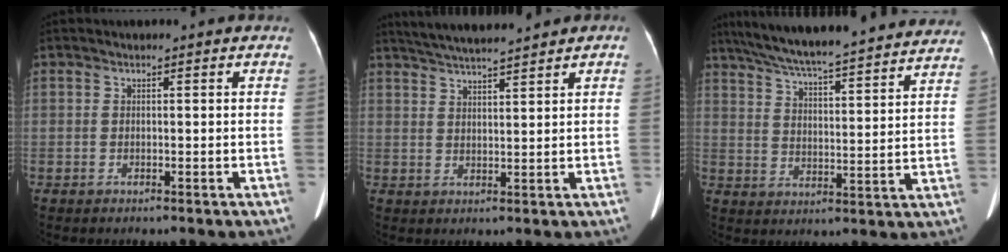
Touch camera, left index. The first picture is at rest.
{"total": 8.0, "force": [7.3, 0.0, 3.3], "torque": [-0.058, 0.024, 0.121]}
{"total": 31.3, "force": [28.1, 3.2, 13.4], "torque": [-0.224, -0.023, 0.364]}